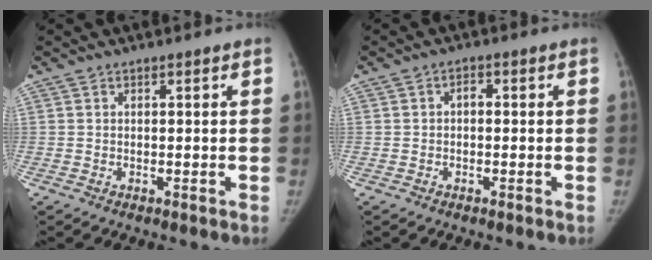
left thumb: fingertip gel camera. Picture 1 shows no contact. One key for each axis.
{"total": 1.6, "fx": -0.2, "fy": 1.2, "fz": 0.9, "tx": -0.007, "ty": 0.008, "tz": -0.008}